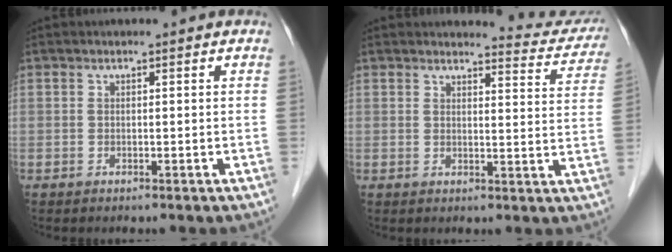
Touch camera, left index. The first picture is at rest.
{"total": 7.6, "force": [7.6, 0.9, 0.0], "torque": [0.010, -0.034, 0.070]}